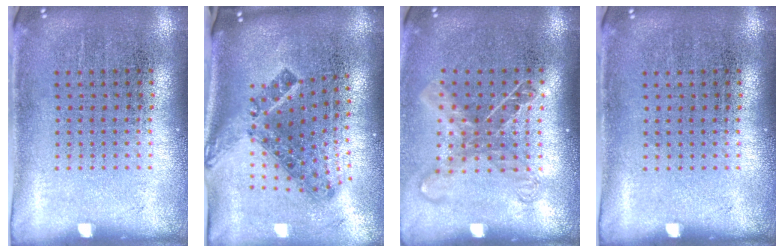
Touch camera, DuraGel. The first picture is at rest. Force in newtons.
{"total": 1.9, "press": 1.3, "slide": 1.3}
{"total": 1.6, "press": 1.3, "slide": 1.0}
{"total": 0.0}